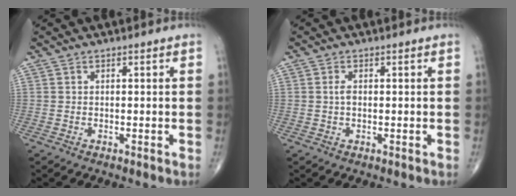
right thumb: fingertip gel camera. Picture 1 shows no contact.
{"total": 1.6, "force": [0.1, 0.8, 1.3], "torque": [-0.026, 0.000, 0.001]}